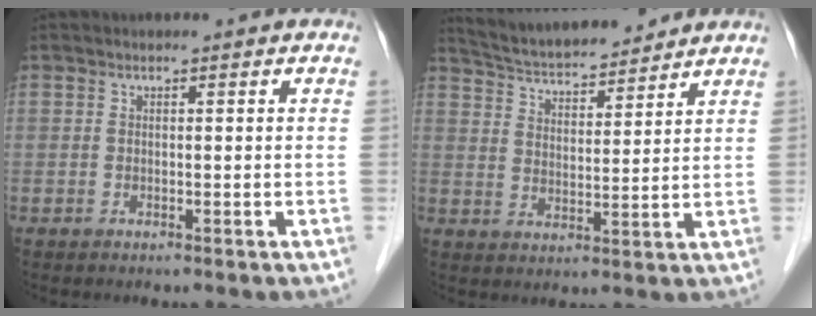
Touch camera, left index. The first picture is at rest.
{"total": 12.2, "force": [11.4, 1.9, 3.9], "torque": [-0.070, 0.018, 0.188]}